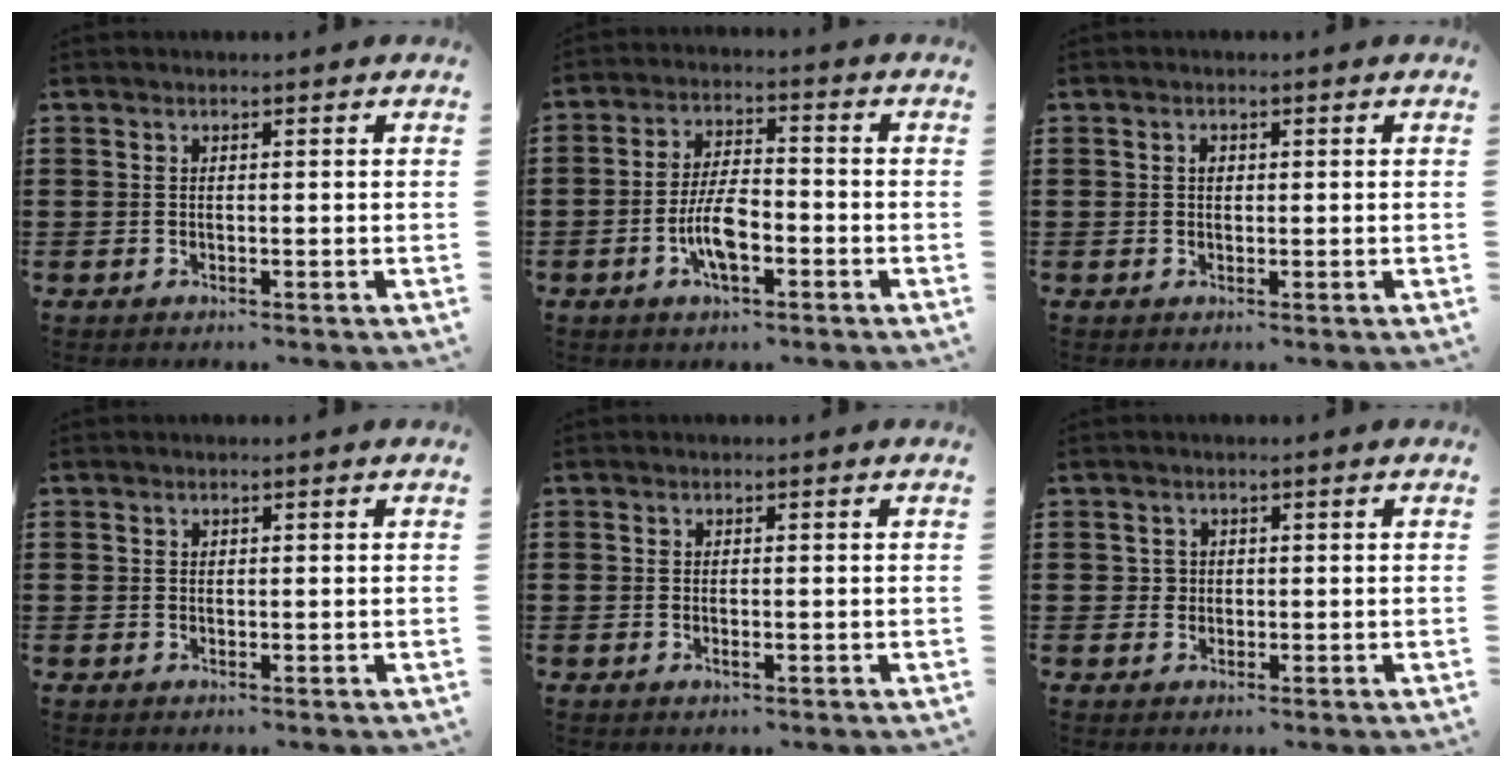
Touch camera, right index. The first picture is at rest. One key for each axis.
{"total": 7.1, "fx": -2.4, "fy": 2.7, "fz": 6.1, "tx": -0.136, "ty": 0.000, "tz": -0.052}
{"total": 1.0, "fx": 0.3, "fy": 0.6, "fz": 0.7, "tx": -0.016, "ty": 0.001, "tz": 0.006}
{"total": 0.0}
{"total": 0.7, "fx": -0.2, "fy": 0.3, "fz": 0.6, "tx": -0.011, "ty": -0.003, "tz": -0.003}
{"total": 1.2, "fx": 0.2, "fy": 1.1, "fz": 0.4, "tx": -0.011, "ty": 0.003, "tz": 0.006}